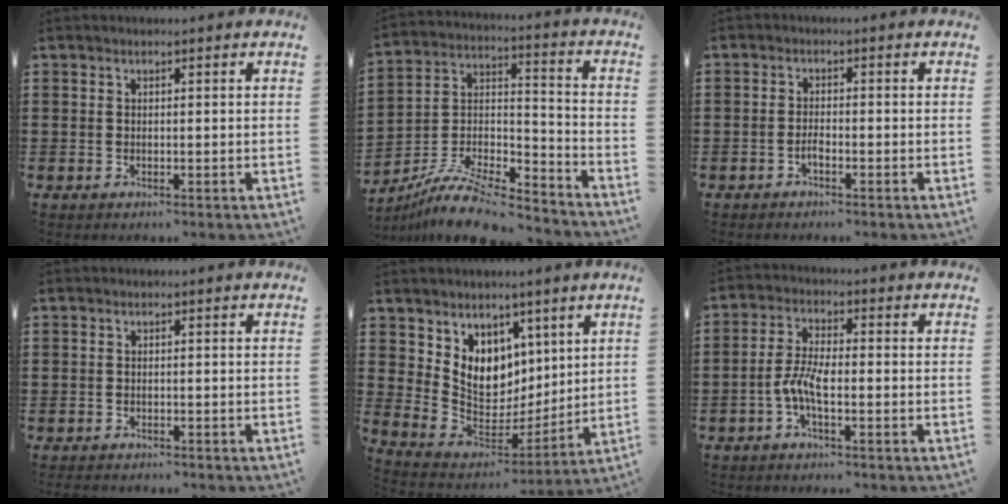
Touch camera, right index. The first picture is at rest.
{"total": 10.8, "force": [-9.2, 2.5, 4.9], "torque": [-0.092, 0.021, -0.183]}
{"total": 1.4, "force": [-1.0, 0.6, 0.8], "torque": [-0.019, -0.002, -0.019]}
{"total": 1.0, "force": [-0.9, 0.3, -0.1], "torque": [0.000, 0.005, -0.022]}
{"total": 8.4, "force": [4.7, 6.7, 1.9], "torque": [-0.067, -0.043, 0.097]}
{"total": 4.8, "force": [-1.7, 1.4, 4.2], "torque": [-0.101, -0.005, -0.039]}